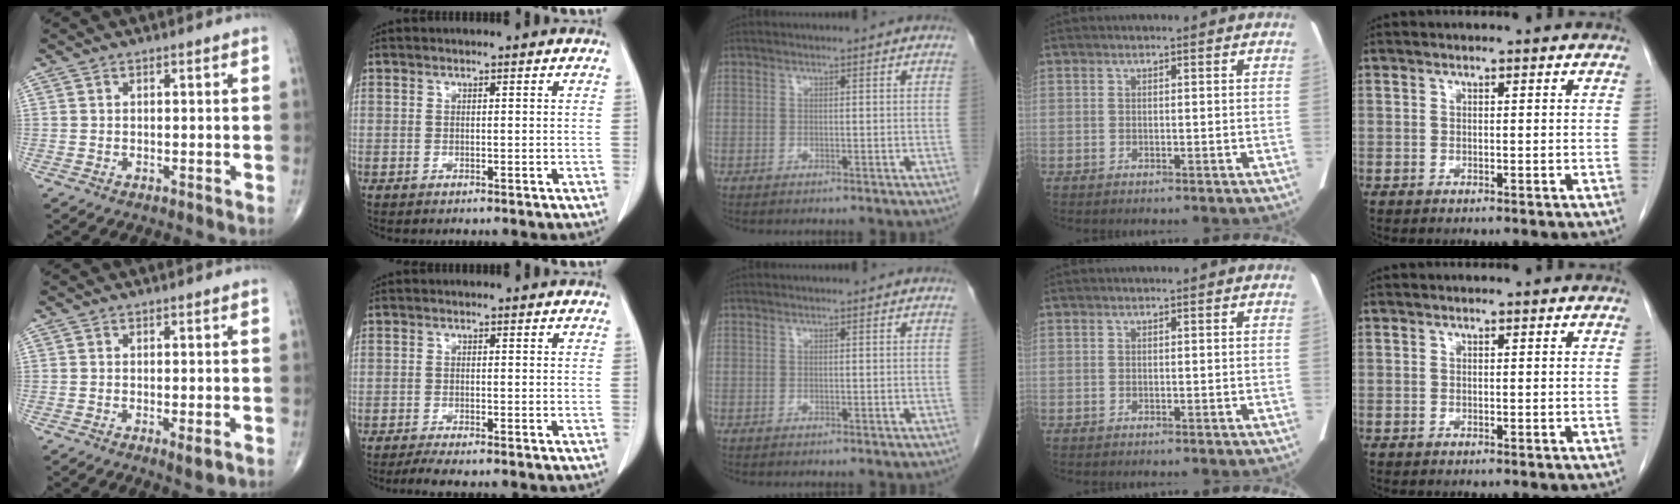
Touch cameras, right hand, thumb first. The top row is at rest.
{"thumb": {"total": 2.4, "force": [-0.9, 0.6, 2.2], "torque": [-0.036, -0.008, -0.012]}, "index": {"total": 2.5, "force": [-2.1, 0.0, 1.4], "torque": [-0.026, -0.006, -0.038]}}